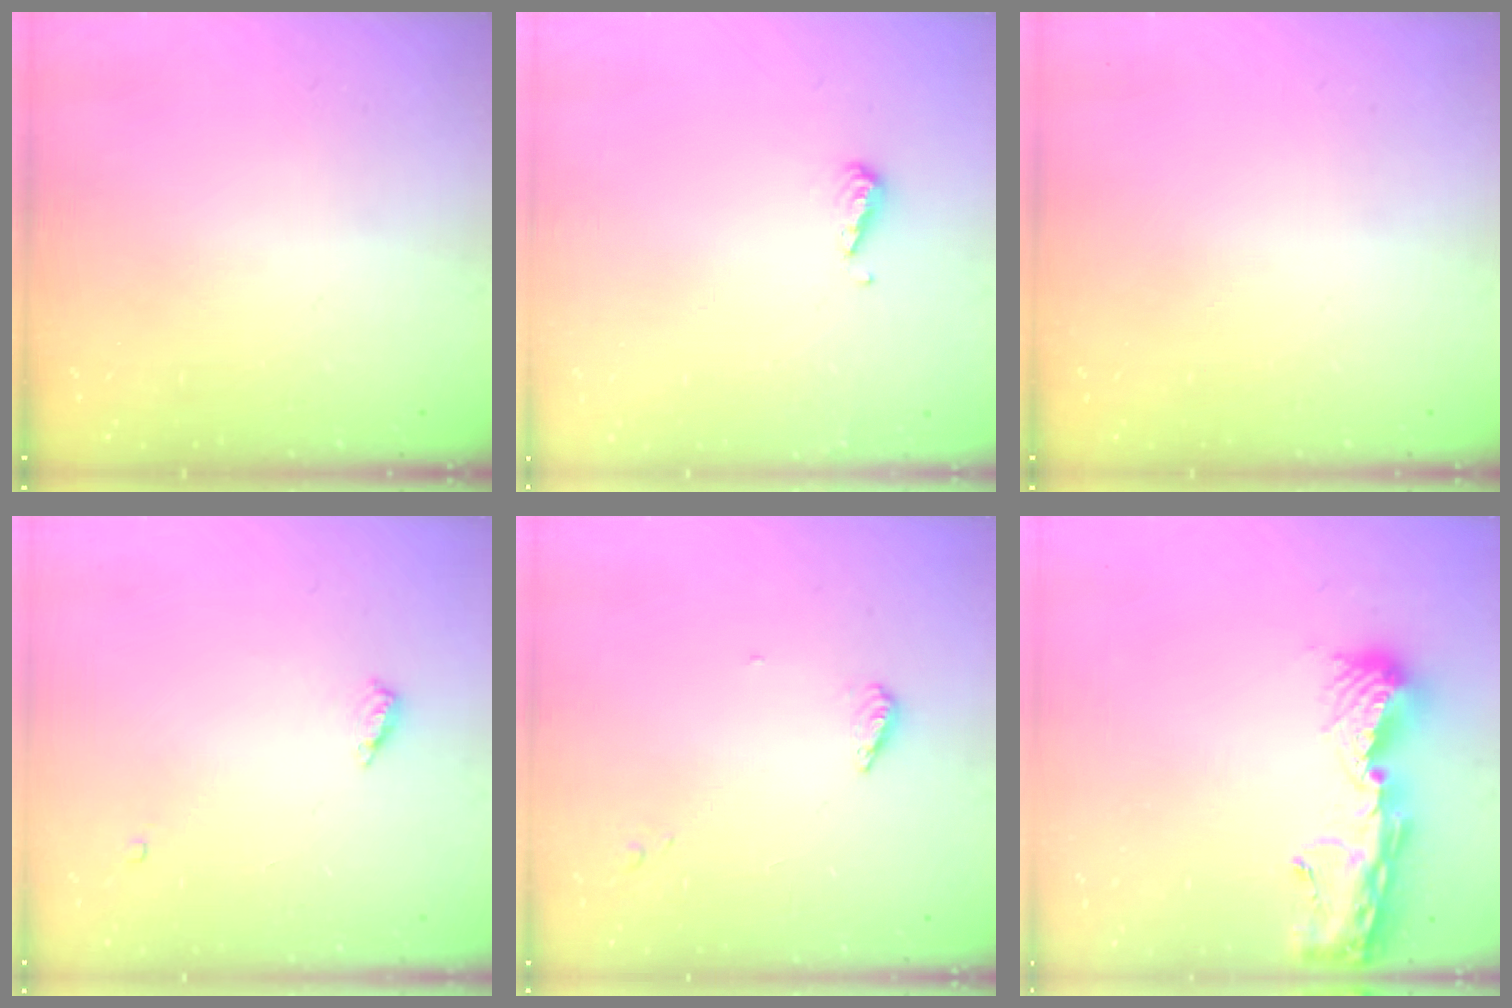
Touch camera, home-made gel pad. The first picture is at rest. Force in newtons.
{"total": 3.8, "press": 3.7, "slide": 0.3}
{"total": 0.0}
{"total": 4.5, "press": 4.5, "slide": 0.4}
{"total": 3.9, "press": 3.9, "slide": 0.5}
{"total": 12.9, "press": 12.9, "slide": 1.3}